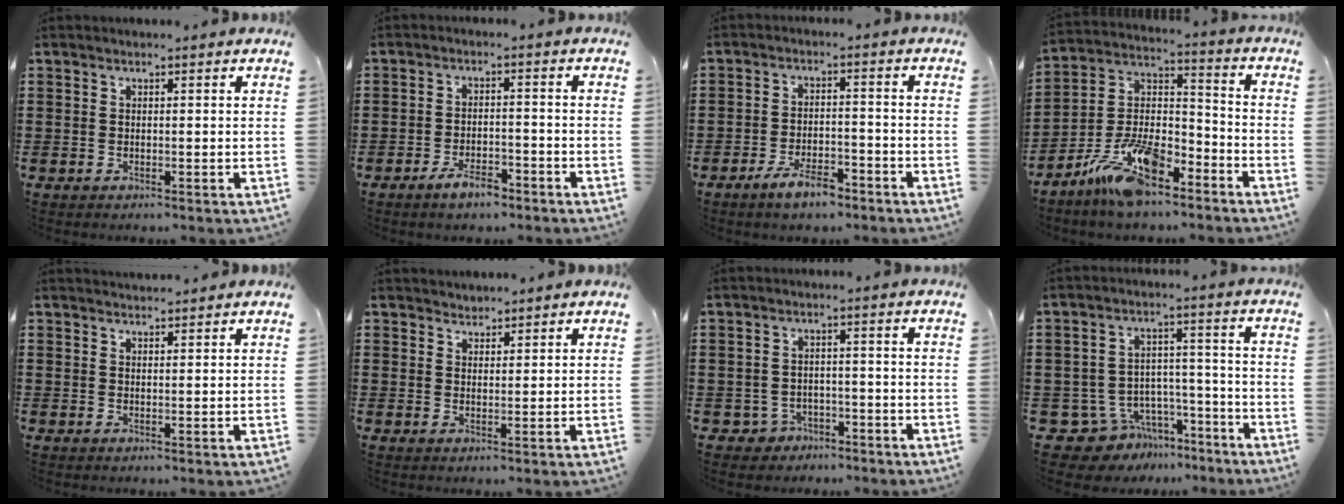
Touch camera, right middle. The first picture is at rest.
{"total": 4.0, "force": [-3.1, 1.3, 2.2], "torque": [-0.042, 0.008, -0.061]}
{"total": 5.3, "force": [-4.1, 1.5, 3.0], "torque": [-0.059, 0.006, -0.079]}
{"total": 13.5, "force": [-10.1, 4.5, 7.8], "torque": [-0.158, 0.033, -0.192]}
{"total": 1.5, "force": [1.5, -0.1, -0.2], "torque": [-0.001, 0.000, 0.029]}
{"total": 1.9, "force": [1.7, 0.4, -0.6], "torque": [0.006, 0.004, 0.035]}
{"total": 2.8, "force": [-2.4, 1.5, 0.3], "torque": [-0.021, 0.000, -0.054]}
{"total": 7.7, "force": [-6.4, 4.1, 0.8], "torque": [-0.027, 0.022, -0.123]}